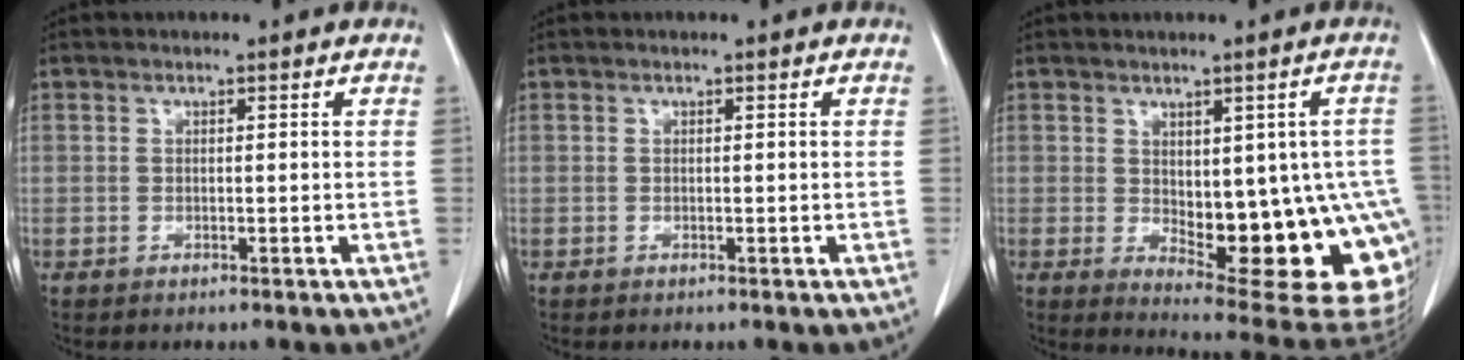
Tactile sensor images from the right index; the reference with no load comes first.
{"total": 0.0}
{"total": 17.8, "force": [-3.2, 6.7, 16.2], "torque": [-0.136, 0.008, -0.016]}